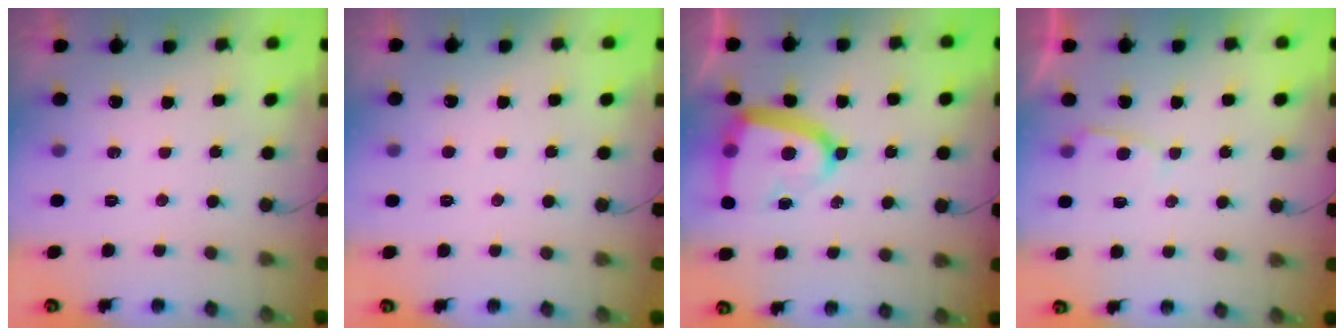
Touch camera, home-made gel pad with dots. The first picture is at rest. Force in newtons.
{"total": 2.5, "press": 2.5, "slide": 0.2}
{"total": 14.0, "press": 13.9, "slide": 1.5}
{"total": 3.0, "press": 2.9, "slide": 0.3}